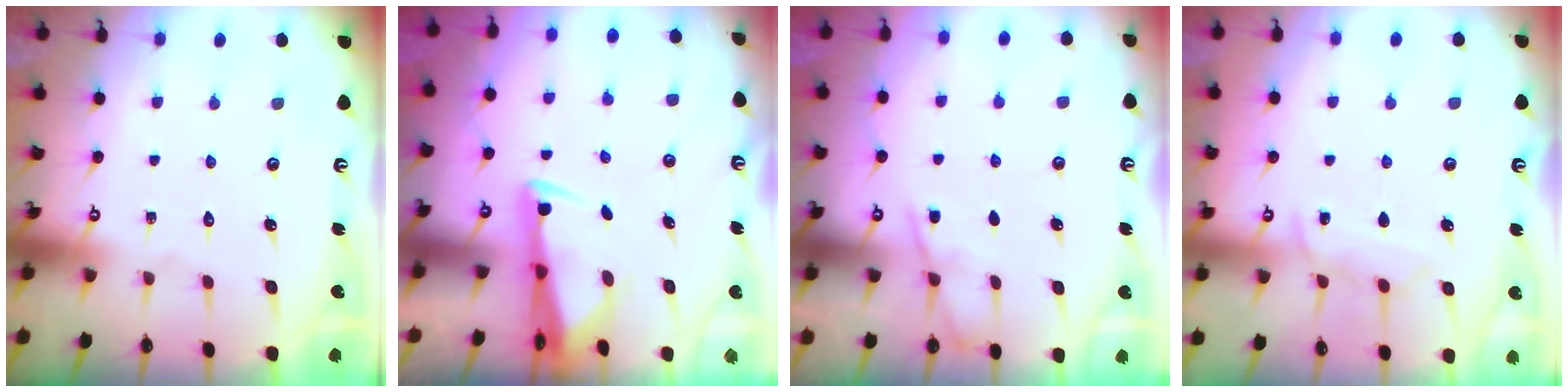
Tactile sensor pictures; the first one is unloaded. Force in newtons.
{"total": 2.8, "press": 2.7, "slide": 0.9}
{"total": 4.1, "press": 4.1, "slide": 0.6}
{"total": 7.6, "press": 7.6, "slide": 0.9}